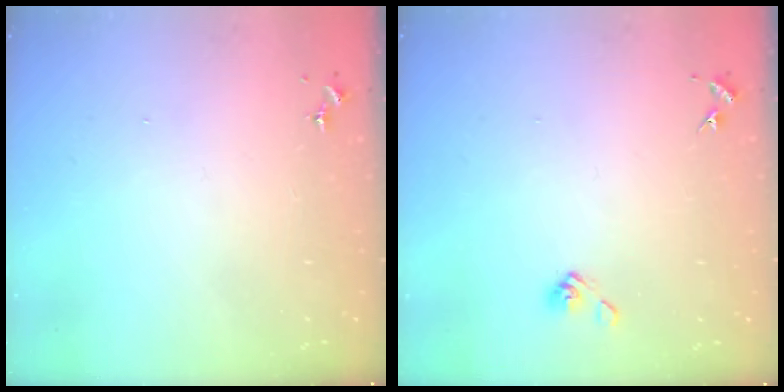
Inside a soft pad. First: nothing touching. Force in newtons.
{"total": 4.4, "press": 3.8, "slide": 2.2}